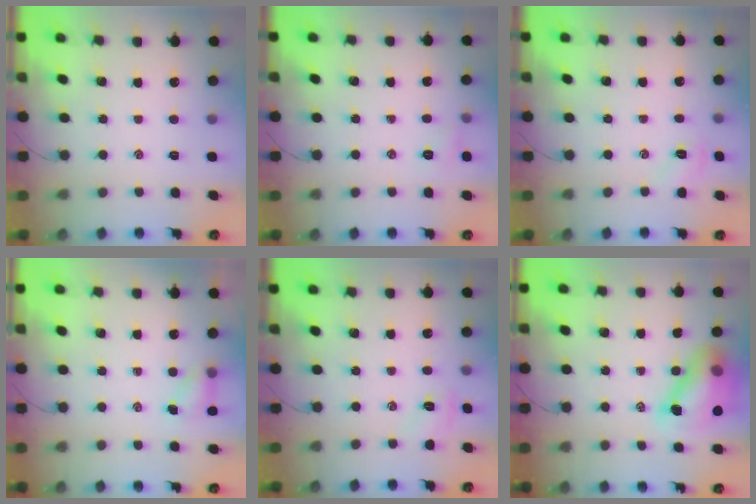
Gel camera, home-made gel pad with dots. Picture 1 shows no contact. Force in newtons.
{"total": 4.6, "press": 4.5, "slide": 1.3}
{"total": 4.7, "press": 4.5, "slide": 1.2}
{"total": 4.9, "press": 4.8, "slide": 1.2}
{"total": 4.7, "press": 4.5, "slide": 1.4}
{"total": 13.6, "press": 13.0, "slide": 3.9}